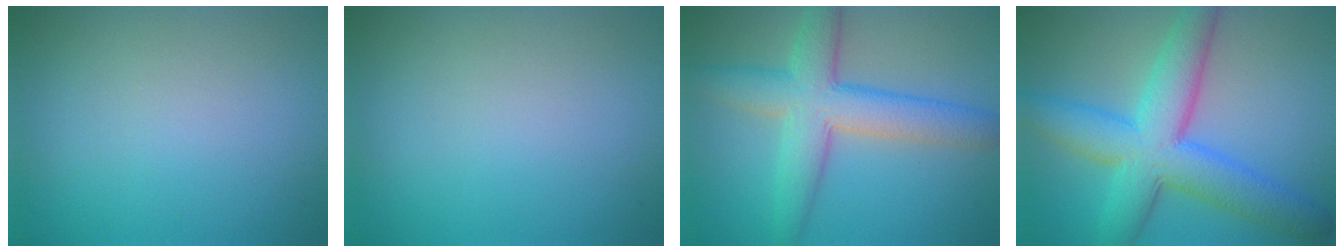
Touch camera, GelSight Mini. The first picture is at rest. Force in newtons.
{"total": 0.0}
{"total": 7.2, "press": 7.2, "slide": 0.2}
{"total": 9.0, "press": 9.0, "slide": 0.2}